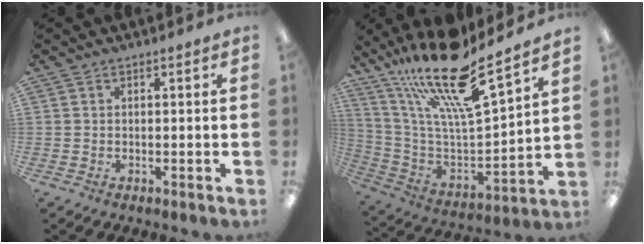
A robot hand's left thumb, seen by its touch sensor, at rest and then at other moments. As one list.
[{"total": 21.5, "force": [16.5, 4.8, 12.8], "torque": [-0.228, -0.125, 0.274]}]